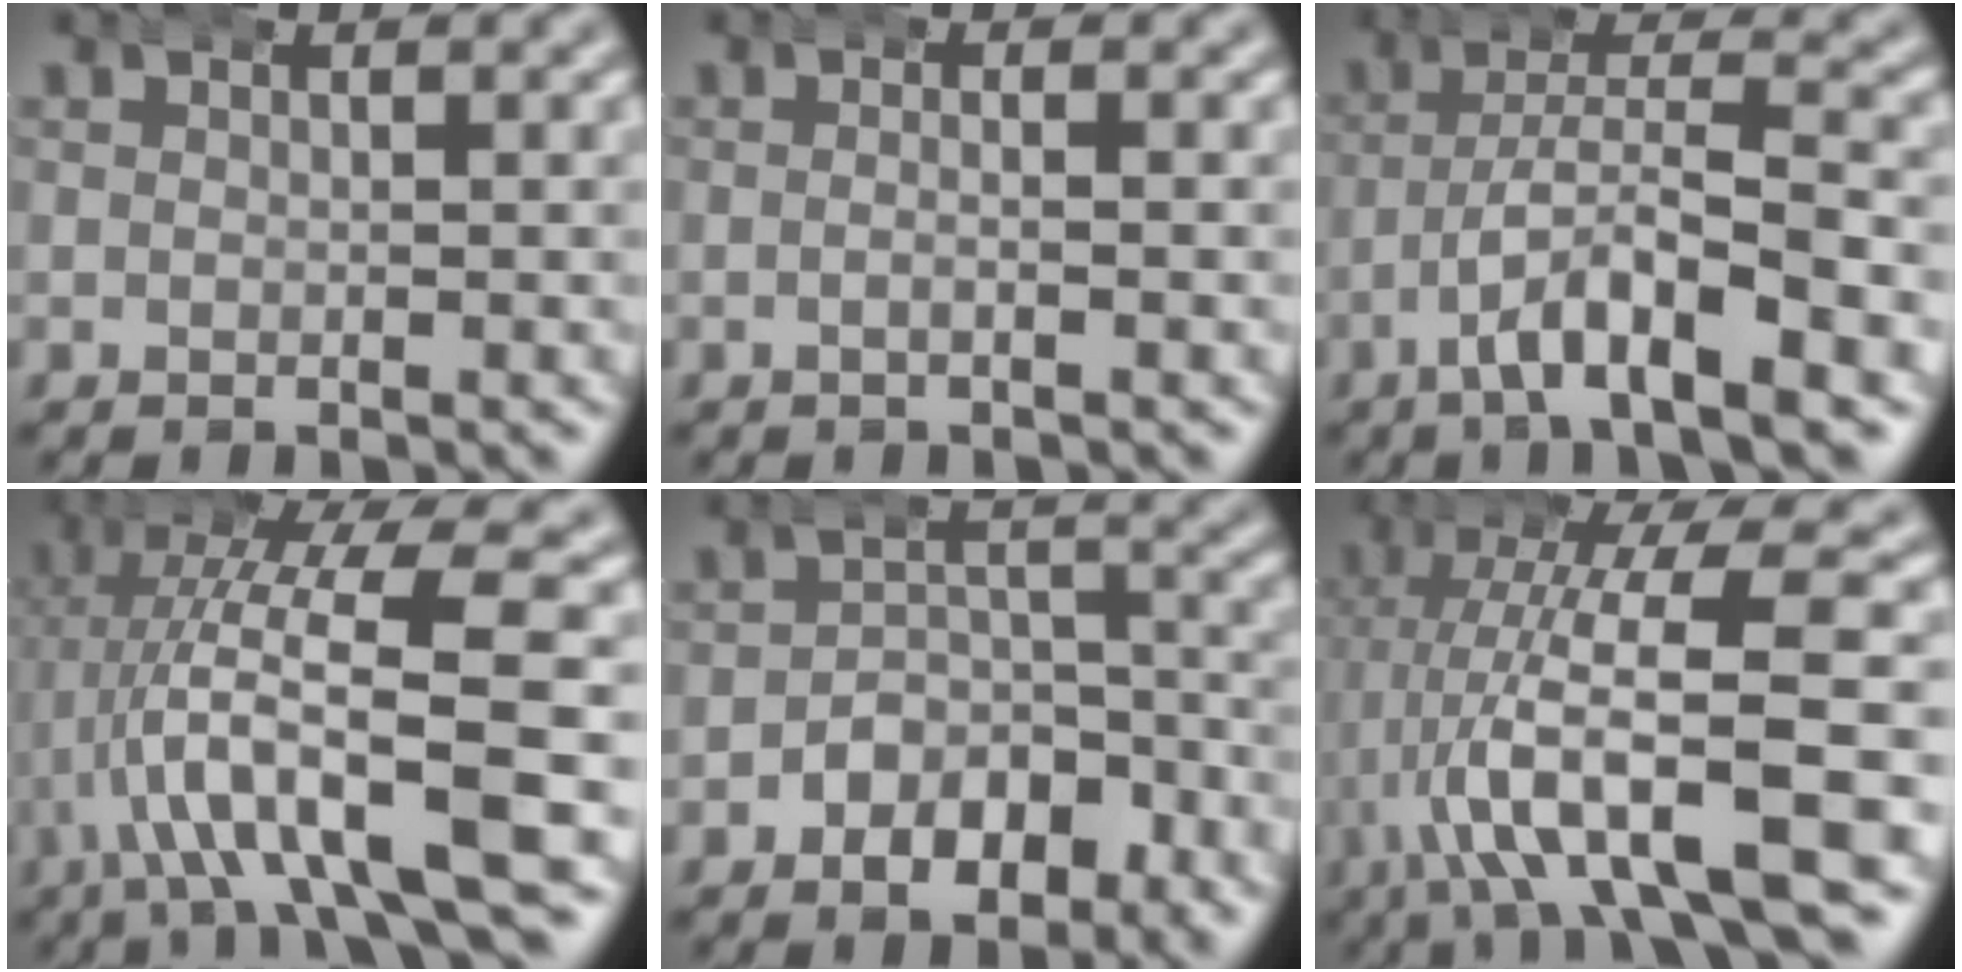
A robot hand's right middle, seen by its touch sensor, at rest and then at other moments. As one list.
[{"total": 1.2, "force": [-0.7, 0.1, 1.0], "torque": [-0.017, 0.001, -0.015]}, {"total": 6.3, "force": [-3.0, 1.8, 5.2], "torque": [-0.087, 0.002, -0.051]}, {"total": 9.6, "force": [-1.3, 3.2, 9.0], "torque": [-0.168, -0.012, -0.015]}, {"total": 5.7, "force": [-4.2, 3.2, 2.1], "torque": [-0.022, -0.001, -0.069]}, {"total": 10.8, "force": [-1.7, 4.0, 9.9], "torque": [-0.177, -0.013, -0.019]}]